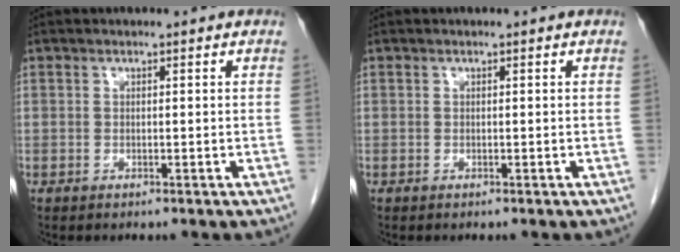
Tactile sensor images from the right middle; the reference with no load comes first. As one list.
[{"total": 0.0}]